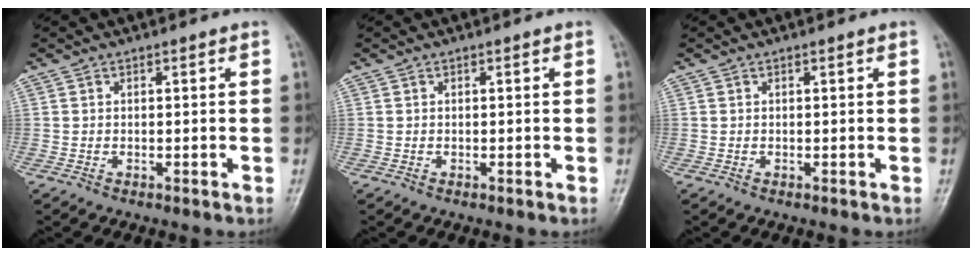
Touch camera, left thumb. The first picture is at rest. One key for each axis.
{"total": 0.0}
{"total": 0.0}